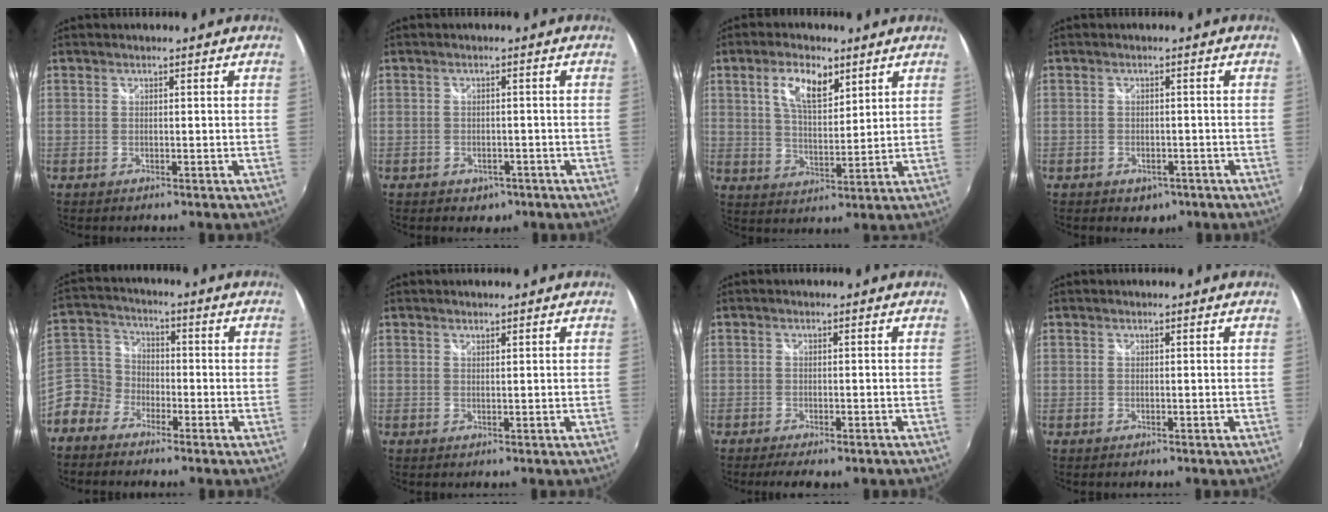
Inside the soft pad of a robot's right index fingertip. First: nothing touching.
{"total": 3.5, "force": [-1.8, 2.7, 1.2], "torque": [-0.028, -0.004, -0.020]}
{"total": 8.4, "force": [4.4, 3.7, 6.2], "torque": [-0.113, 0.009, 0.080]}
{"total": 4.1, "force": [-2.3, 3.0, 1.6], "torque": [-0.035, -0.008, -0.025]}
{"total": 10.4, "force": [-6.2, 7.9, 2.5], "torque": [-0.078, 0.026, -0.141]}
{"total": 0.6, "force": [0.6, 0.0, 0.1], "torque": [-0.001, -0.001, 0.011]}
{"total": 4.2, "force": [-3.3, 1.3, 2.3], "torque": [-0.056, -0.016, -0.052]}
{"total": 0.0}